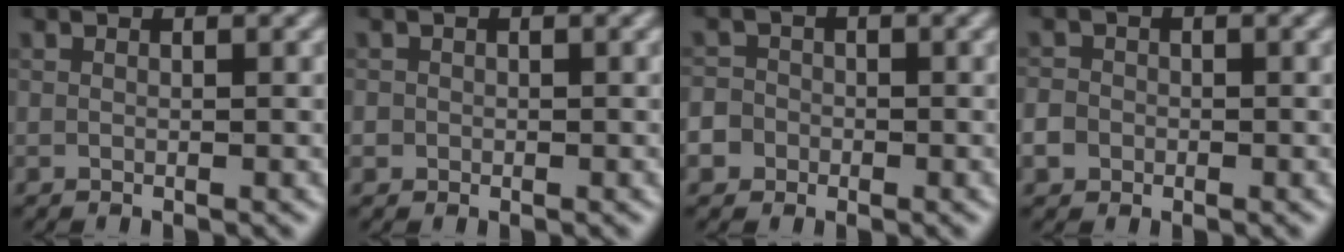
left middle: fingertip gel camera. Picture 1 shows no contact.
{"total": 0.8, "force": [-0.2, 0.8, 0.0], "torque": [0.006, -0.004, -0.003]}
{"total": 5.3, "force": [-2.6, 4.5, 1.1], "torque": [-0.014, -0.005, -0.068]}
{"total": 2.4, "force": [-0.9, 2.0, 0.8], "torque": [-0.009, 0.002, -0.019]}